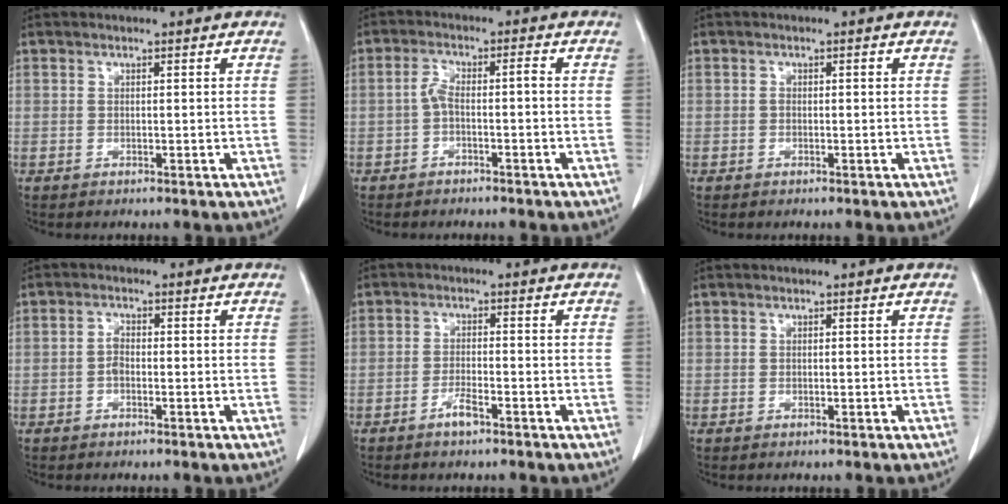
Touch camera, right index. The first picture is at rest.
{"total": 3.2, "force": [-1.0, 0.9, 2.9], "torque": [-0.062, 0.017, -0.018]}
{"total": 0.6, "force": [0.0, 0.3, 0.5], "torque": [-0.008, 0.002, 0.000]}
{"total": 2.0, "force": [-0.8, 0.9, 1.5], "torque": [-0.026, 0.006, -0.017]}
{"total": 2.4, "force": [-1.7, 0.4, 1.7], "torque": [-0.031, 0.001, -0.029]}
{"total": 0.0}